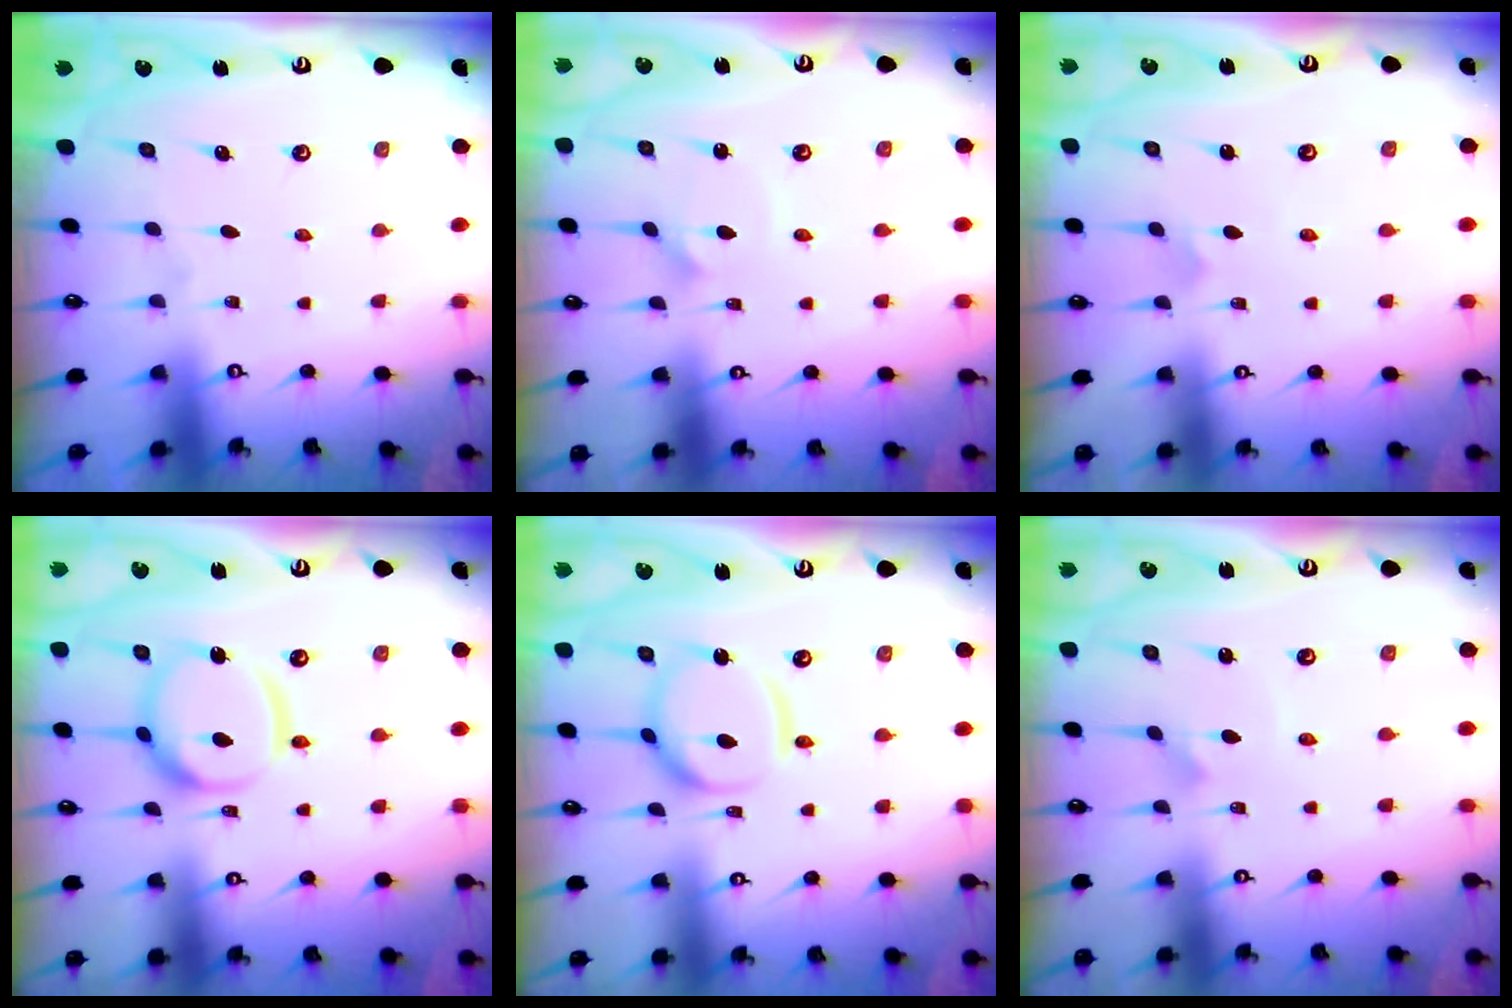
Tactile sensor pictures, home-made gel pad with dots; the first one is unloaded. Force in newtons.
{"total": 2.1, "press": 2.1, "slide": 0.1}
{"total": 1.9, "press": 1.9, "slide": 0.1}
{"total": 13.7, "press": 13.7, "slide": 1.3}
{"total": 13.1, "press": 13.0, "slide": 1.2}
{"total": 2.2, "press": 2.2, "slide": 0.1}